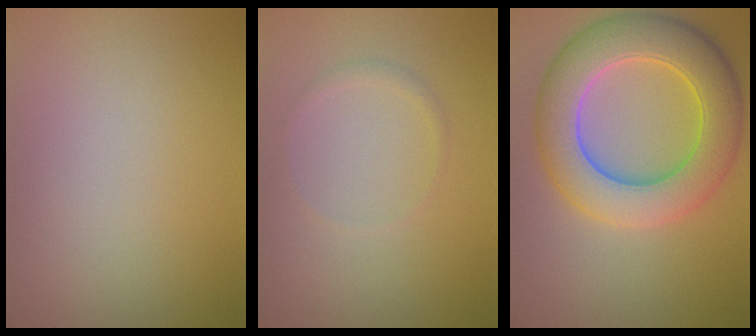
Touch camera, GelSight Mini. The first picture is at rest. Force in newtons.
{"total": 0.7, "press": 0.7, "slide": 0.0}
{"total": 9.0, "press": 9.0, "slide": 0.5}